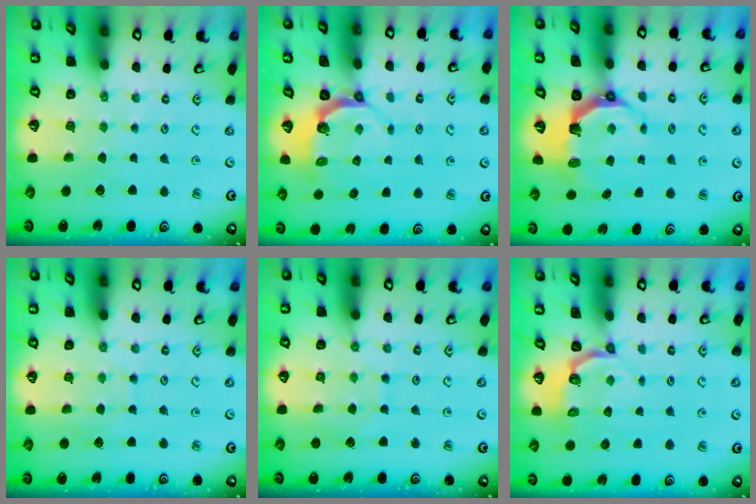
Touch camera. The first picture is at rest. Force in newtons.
{"total": 4.7, "press": 3.7, "slide": 2.8}
{"total": 6.9, "press": 5.0, "slide": 4.7}
{"total": 5.8, "press": 5.8, "slide": 0.6}
{"total": 5.9, "press": 5.9, "slide": 0.6}
{"total": 4.7, "press": 4.2, "slide": 2.3}